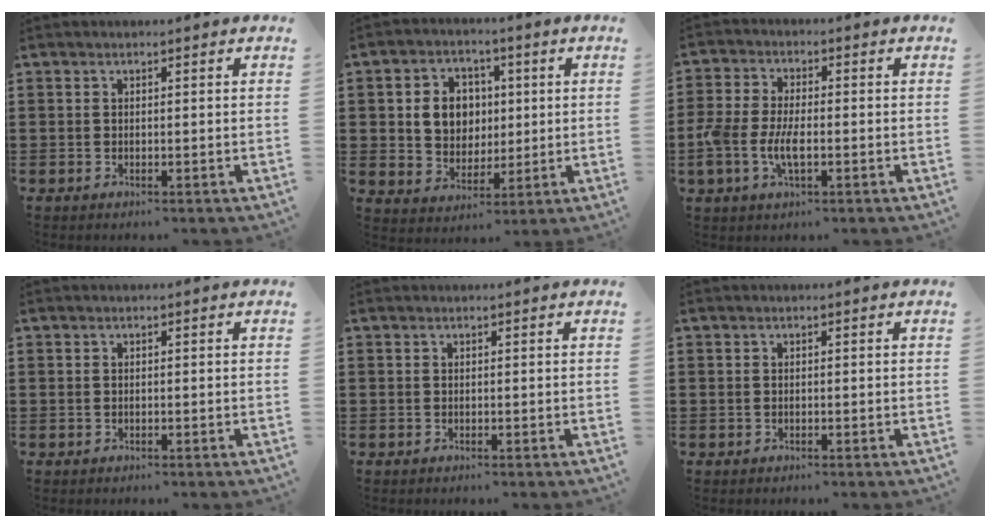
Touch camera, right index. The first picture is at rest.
{"total": 6.9, "force": [0.9, 6.0, 3.2], "torque": [-0.071, 0.012, 0.012]}
{"total": 5.8, "force": [-1.6, 2.9, 4.8], "torque": [-0.118, -0.003, -0.037]}
{"total": 0.0}
{"total": 0.0}
{"total": 0.0}